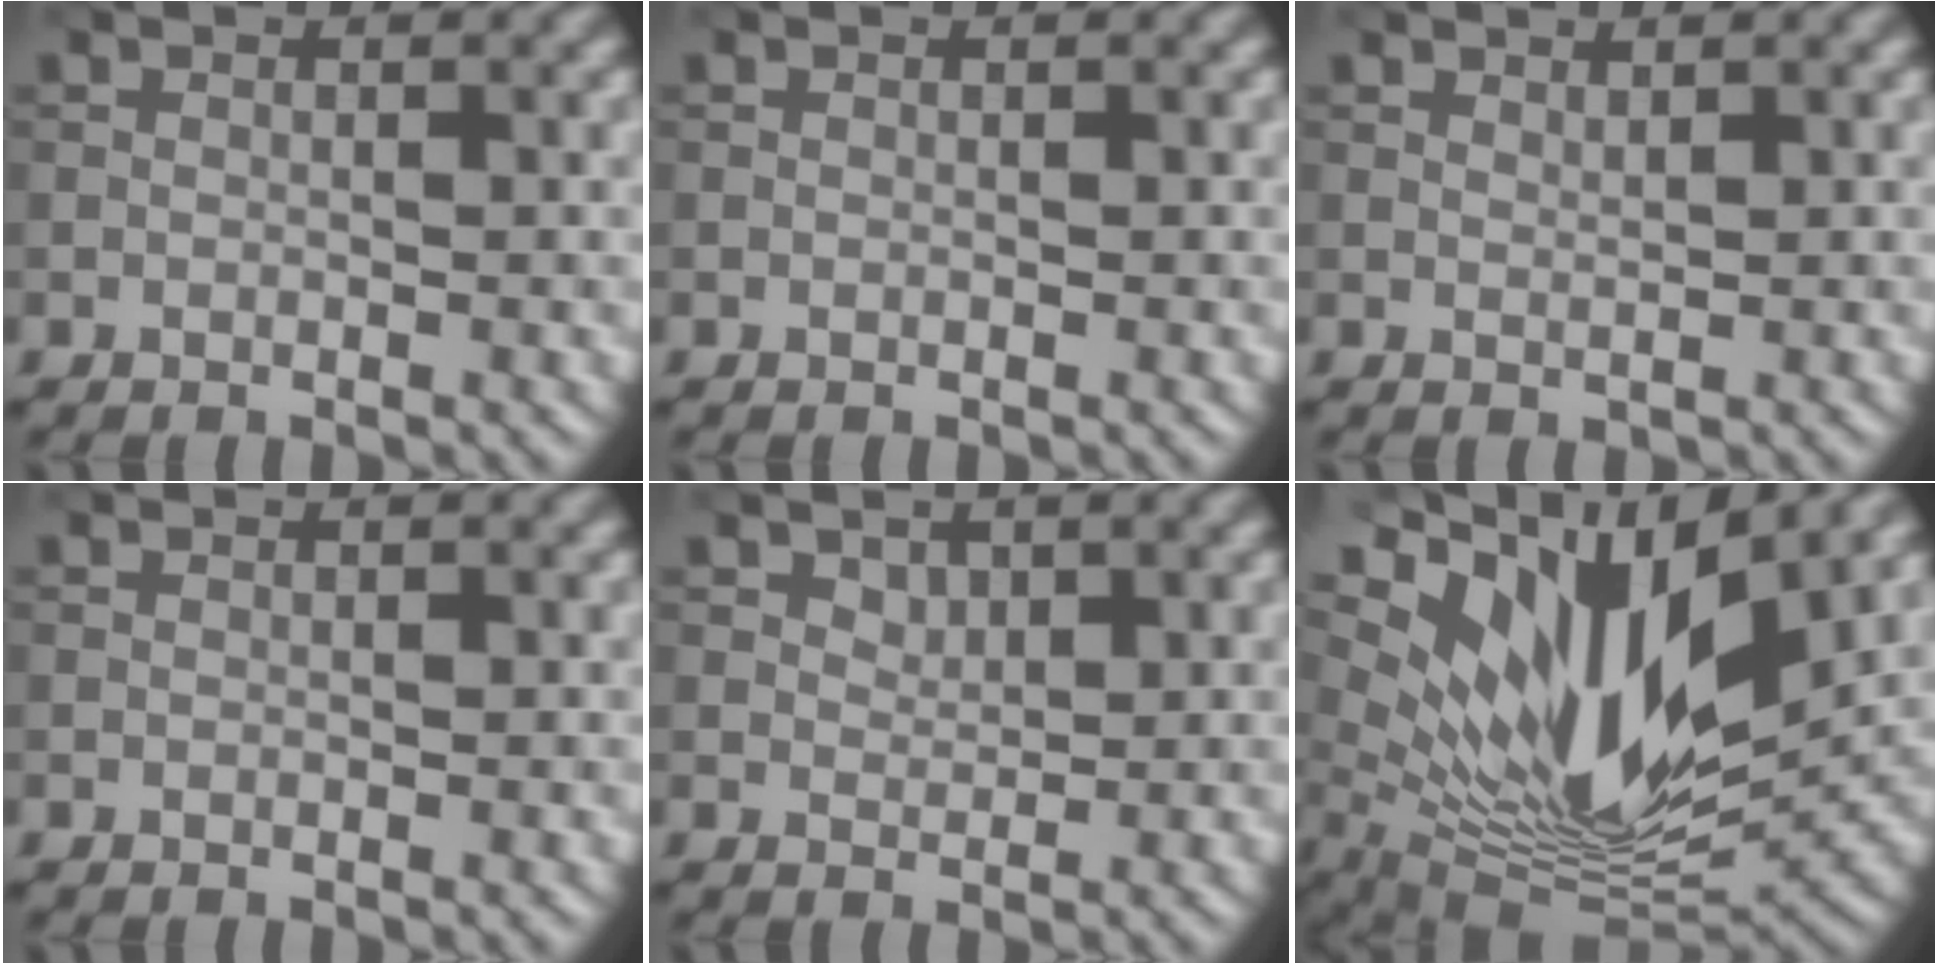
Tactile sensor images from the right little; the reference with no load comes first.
{"total": 0.0}
{"total": 0.7, "force": [0.6, 0.0, 0.2], "torque": [-0.003, -0.001, 0.014]}
{"total": 0.0}
{"total": 1.0, "force": [0.7, 0.7, 0.3], "torque": [-0.006, -0.004, 0.013]}
{"total": 15.6, "force": [6.0, 6.8, 12.6], "torque": [-0.249, 0.006, 0.108]}